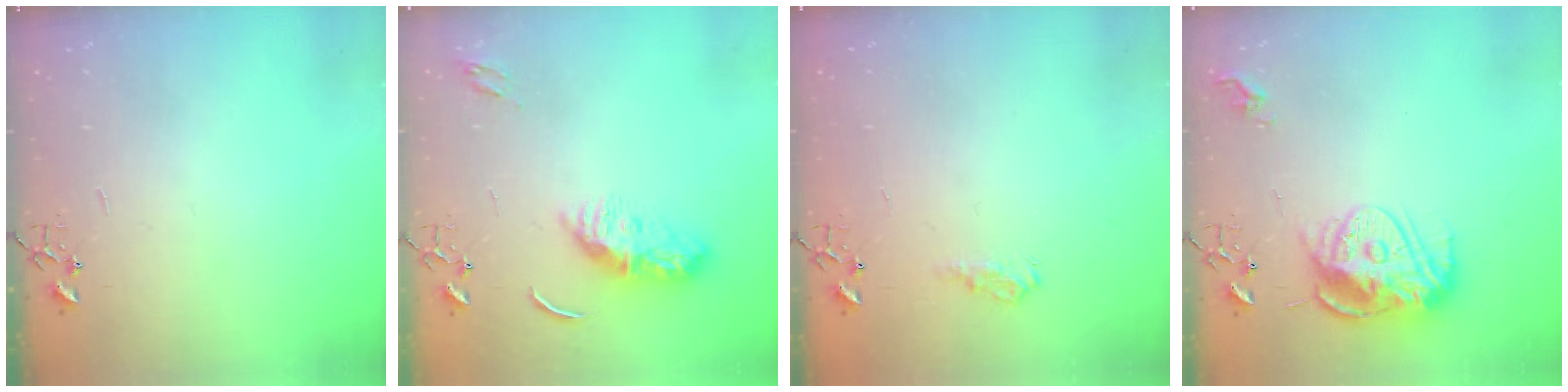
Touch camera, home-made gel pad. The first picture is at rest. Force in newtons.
{"total": 10.4, "press": 10.4, "slide": 0.0}
{"total": 8.2, "press": 8.2, "slide": 0.9}
{"total": 14.8, "press": 14.7, "slide": 1.4}